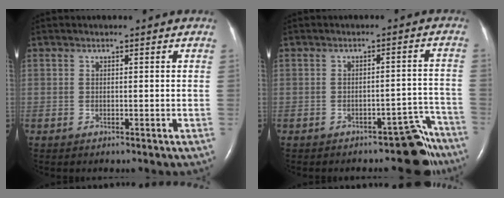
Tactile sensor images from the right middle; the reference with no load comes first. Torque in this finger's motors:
{"motor_torque": [-0.11, -0.12, 0.08, 0.03]}